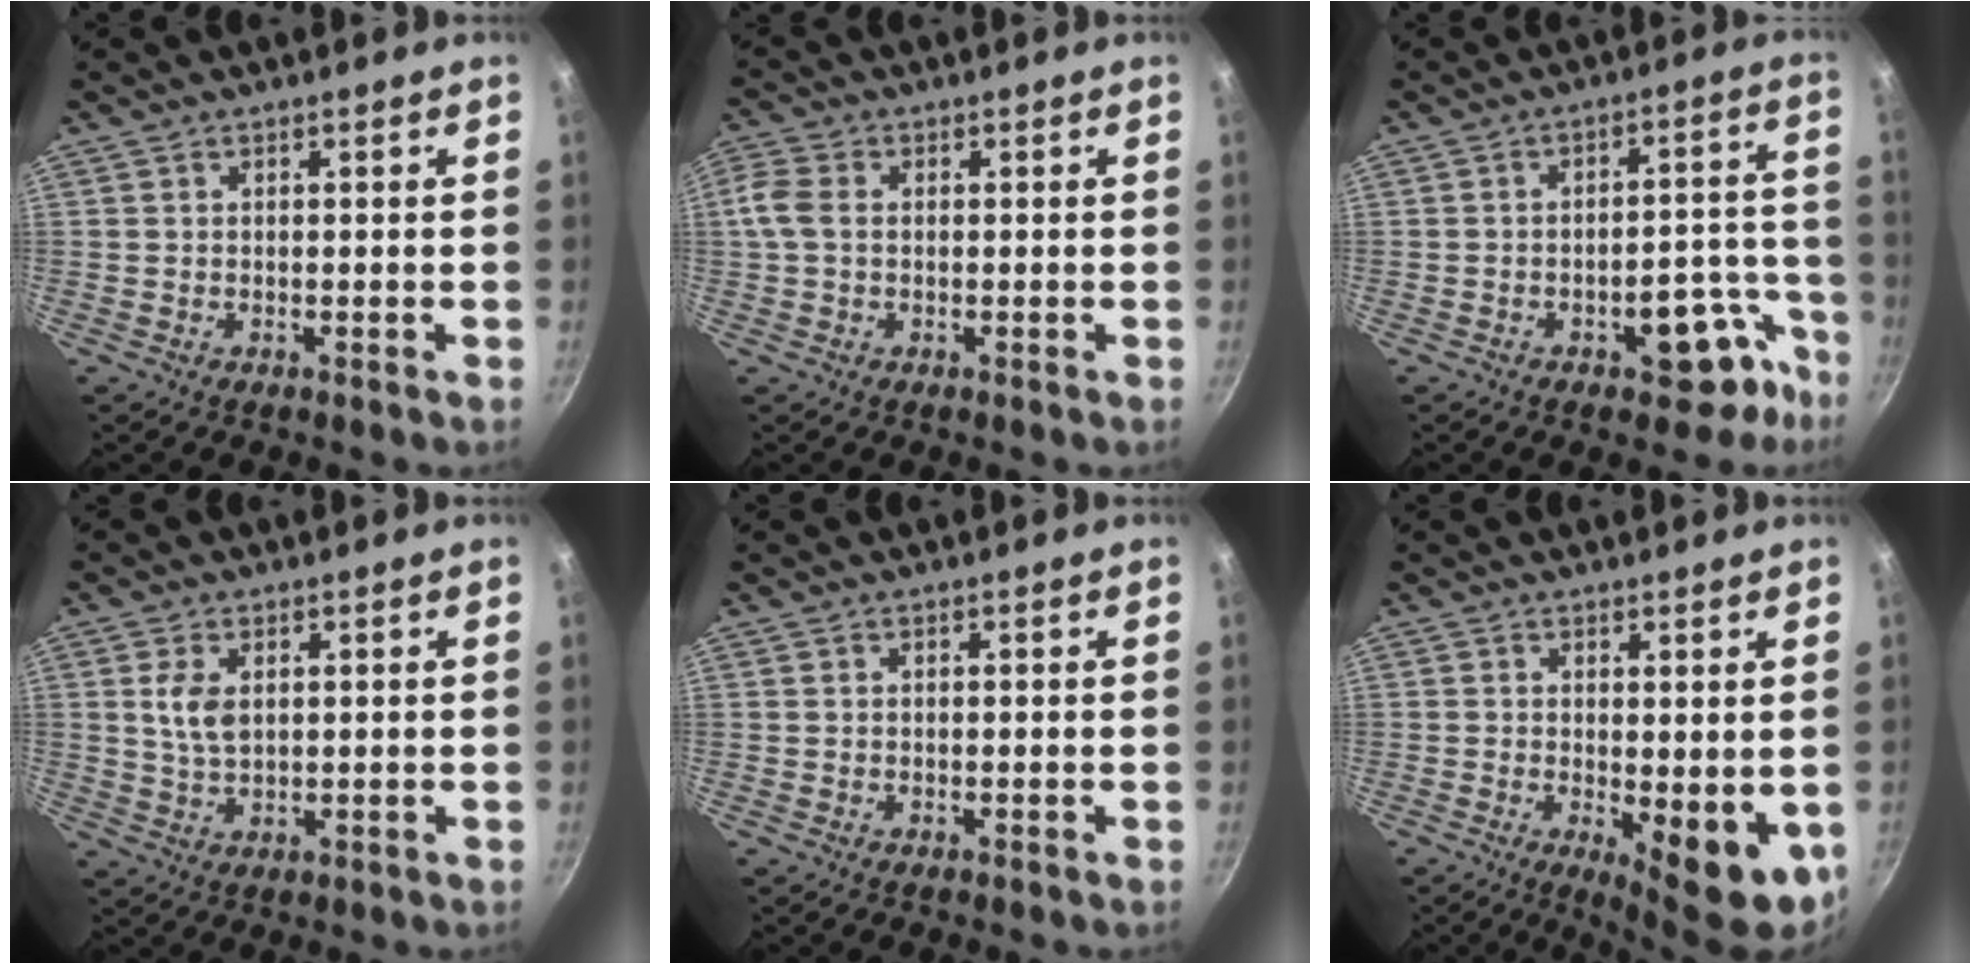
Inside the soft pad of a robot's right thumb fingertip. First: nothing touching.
{"total": 4.5, "force": [0.1, 3.2, 3.2], "torque": [-0.074, 0.010, -0.006]}
{"total": 11.4, "force": [-6.0, 5.7, 7.8], "torque": [-0.034, 0.062, -0.070]}
{"total": 5.1, "force": [1.2, 3.0, 3.9], "torque": [-0.074, -0.005, 0.025]}
{"total": 0.0}
{"total": 9.5, "force": [-1.2, 3.7, 8.7], "torque": [-0.099, -0.008, -0.004]}